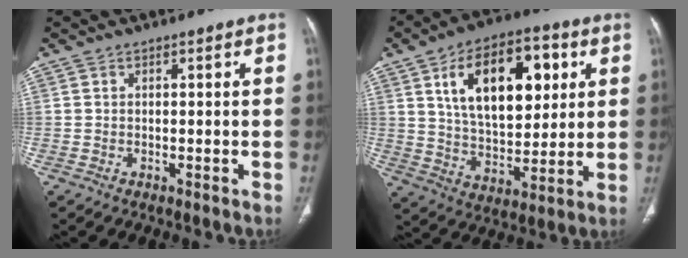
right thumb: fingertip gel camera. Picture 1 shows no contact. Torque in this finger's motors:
{"motor_torque": [-1.12, 2.74, 0.97, 0.95, 0.18]}